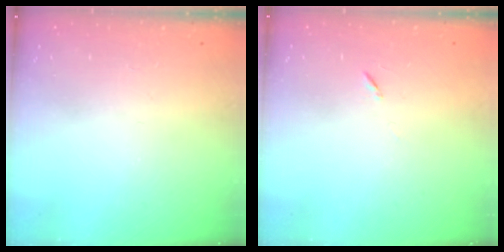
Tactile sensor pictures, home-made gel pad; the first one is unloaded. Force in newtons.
{"total": 5.8, "press": 5.4, "slide": 2.1}